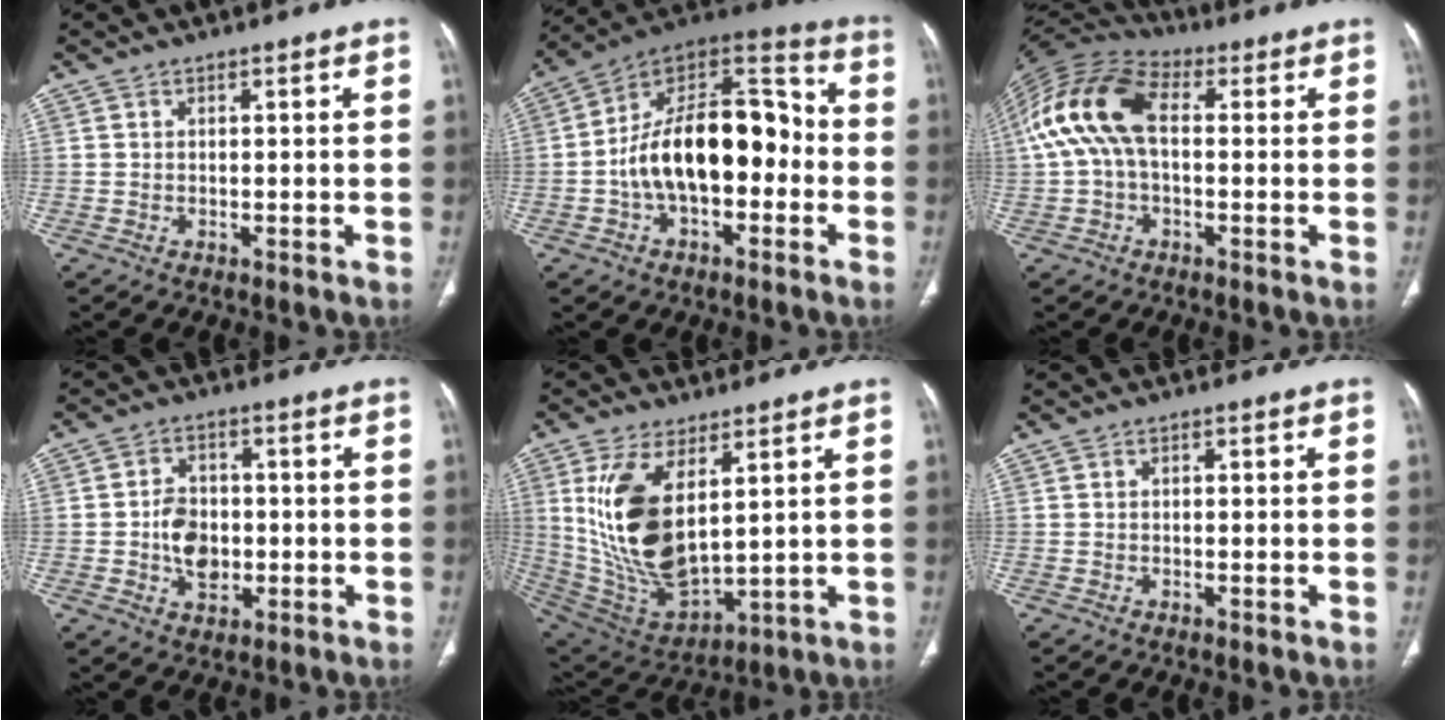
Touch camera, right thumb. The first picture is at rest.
{"total": 21.5, "force": [-2.7, 12.0, 17.6], "torque": [-0.265, 0.055, -0.050]}
{"total": 15.0, "force": [1.4, 8.9, 12.0], "torque": [-0.244, 0.038, 0.016]}
{"total": 7.5, "force": [-1.0, 5.6, 4.9], "torque": [-0.061, 0.010, -0.015]}
{"total": 18.0, "force": [5.1, 8.6, 14.9], "torque": [-0.283, -0.025, 0.123]}
{"total": 0.5, "force": [0.1, 0.3, 0.4], "torque": [-0.009, 0.003, 0.002]}